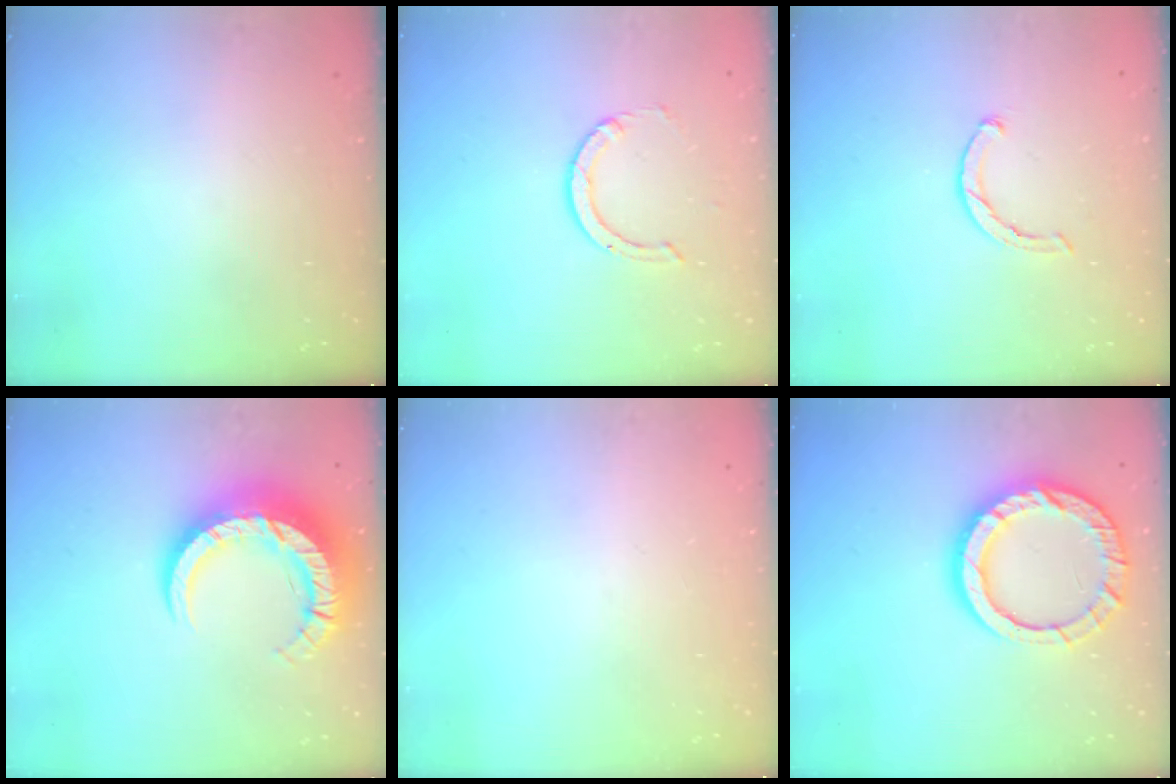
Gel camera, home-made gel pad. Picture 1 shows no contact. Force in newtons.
{"total": 3.3, "press": 3.3, "slide": 0.3}
{"total": 2.3, "press": 2.3, "slide": 0.4}
{"total": 15.2, "press": 15.1, "slide": 1.6}
{"total": 0.0}
{"total": 14.6, "press": 14.5, "slide": 1.3}